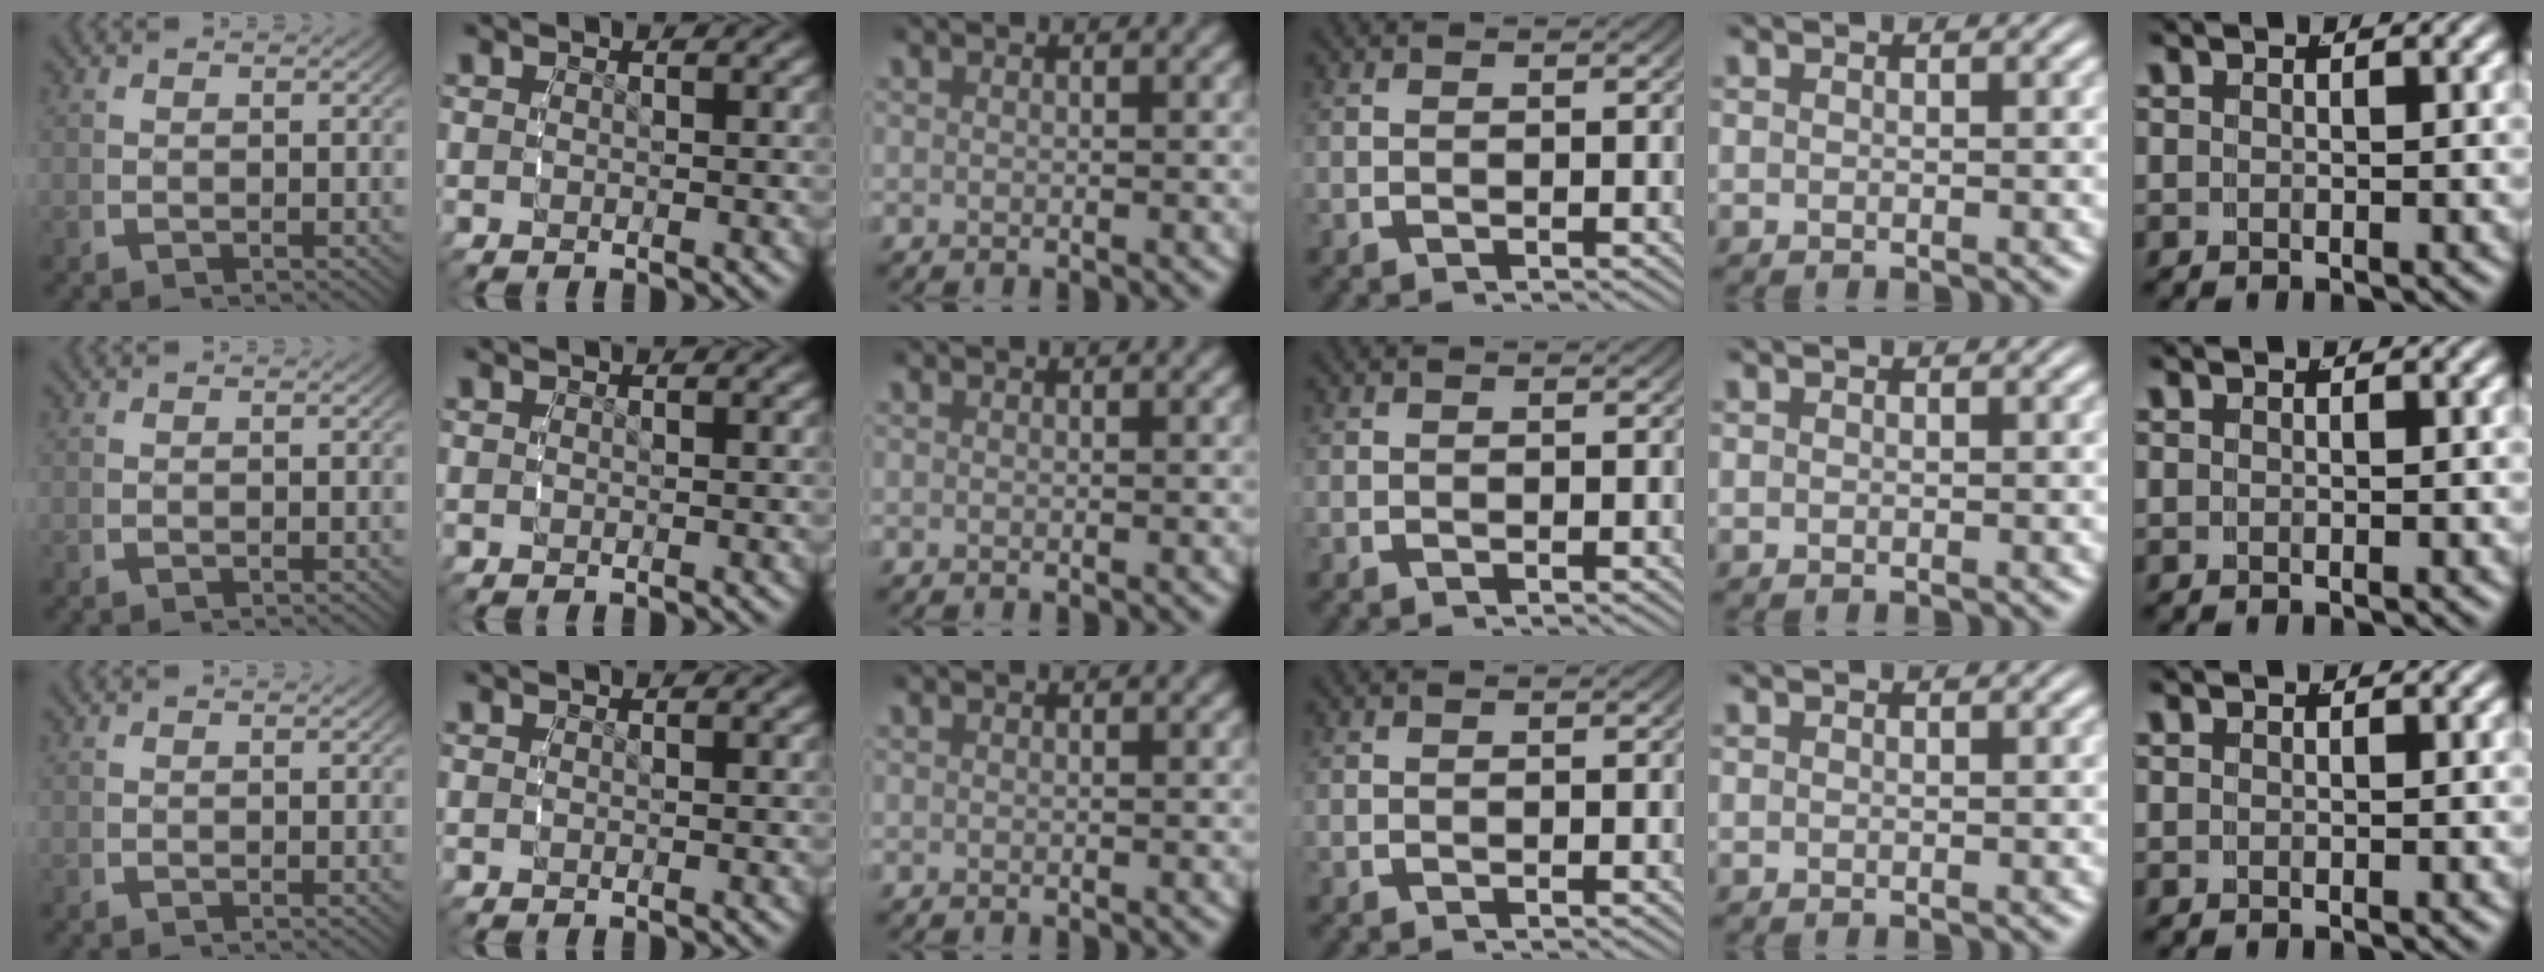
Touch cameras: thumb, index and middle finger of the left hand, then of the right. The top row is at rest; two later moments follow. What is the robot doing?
{"motion": "reach", "object": "photo album"}